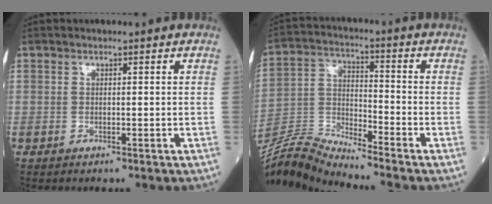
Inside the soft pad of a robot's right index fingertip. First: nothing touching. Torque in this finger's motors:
{"motor_torque": [-0.29, -0.19, -0.06, -0.02]}